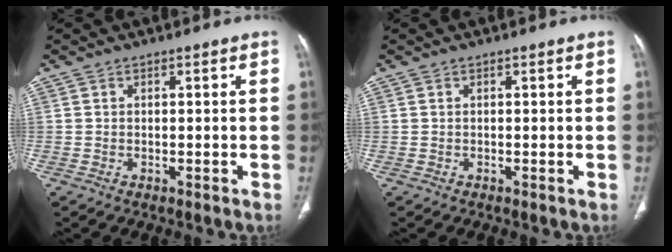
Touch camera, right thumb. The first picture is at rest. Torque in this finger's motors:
{"motor_torque": [-0.19, 0.19, -0.01, 0.07, 0.03]}